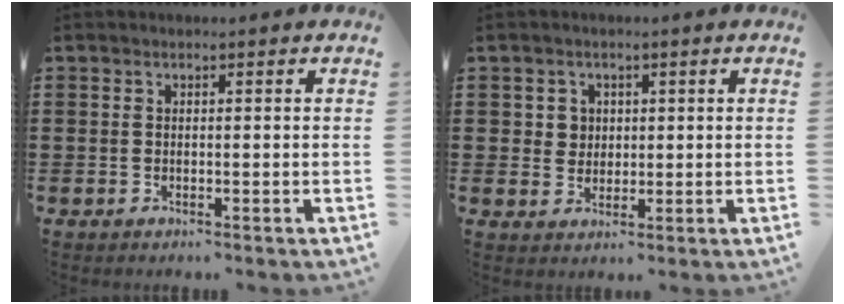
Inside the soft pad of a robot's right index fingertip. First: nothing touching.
{"total": 2.6, "force": [0.8, 2.4, 0.6], "torque": [-0.023, 0.009, 0.014]}